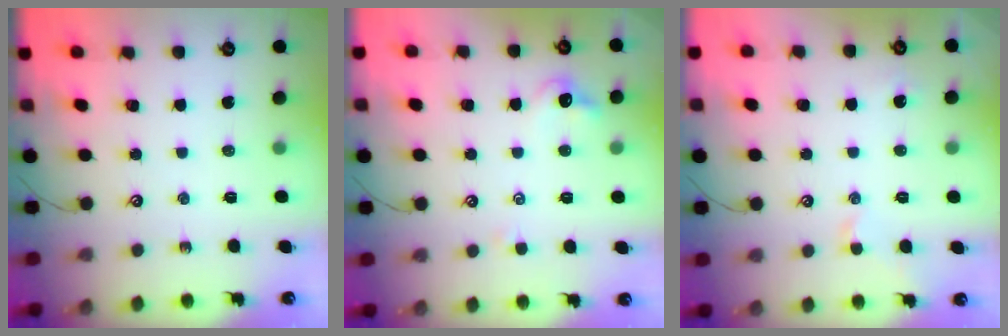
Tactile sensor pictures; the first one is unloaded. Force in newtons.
{"total": 2.3, "press": 2.3, "slide": 0.4}
{"total": 0.9, "press": 0.7, "slide": 0.6}